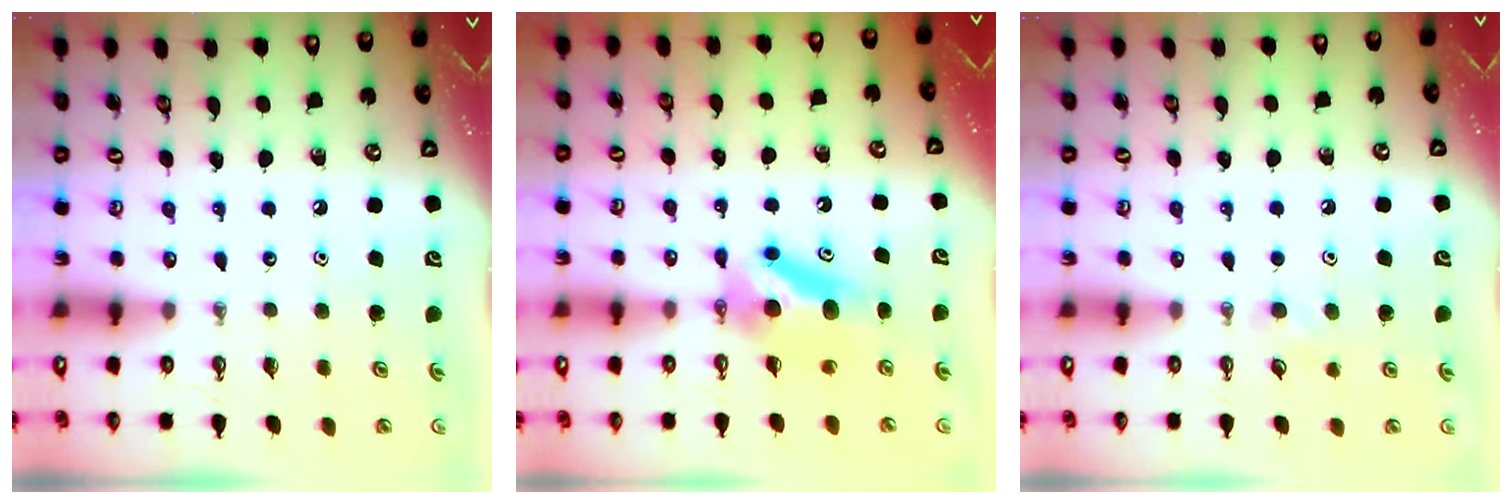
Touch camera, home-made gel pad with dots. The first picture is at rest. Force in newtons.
{"total": 9.6, "press": 5.7, "slide": 7.7}
{"total": 4.3, "press": 4.1, "slide": 1.3}